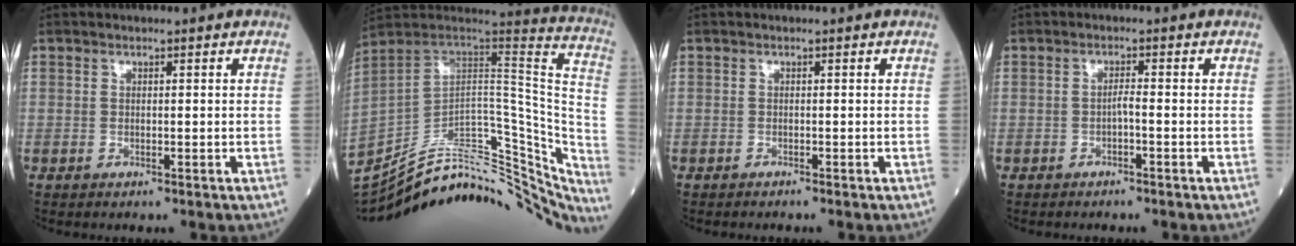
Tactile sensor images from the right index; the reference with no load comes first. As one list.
[{"total": 36.0, "force": [-29.4, 11.4, 17.3], "torque": [-0.222, -0.005, -0.399]}, {"total": 0.7, "force": [-0.7, -0.1, 0.3], "torque": [-0.003, 0.000, -0.011]}, {"total": 1.3, "force": [-0.7, 0.0, 1.1], "torque": [-0.019, 0.002, -0.014]}]